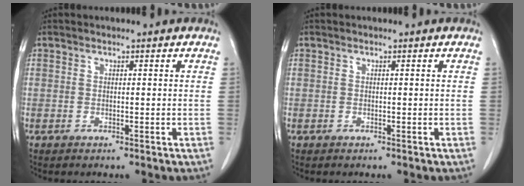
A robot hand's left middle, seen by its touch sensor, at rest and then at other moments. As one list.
[{"total": 0.0}]